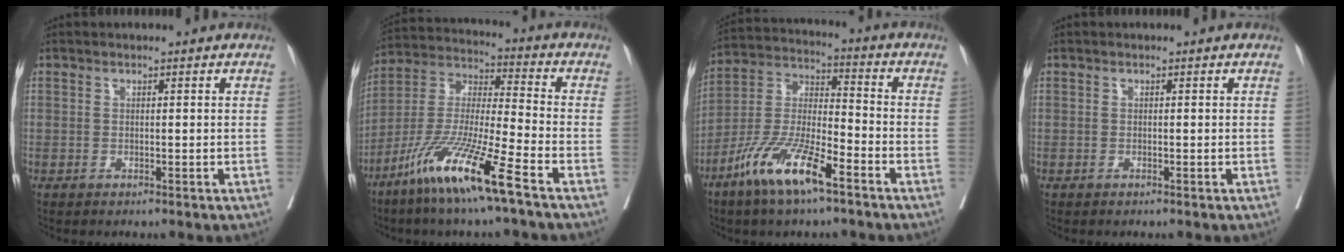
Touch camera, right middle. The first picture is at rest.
{"total": 14.9, "force": [-9.0, -0.4, 11.9], "torque": [-0.246, -0.038, -0.180]}
{"total": 13.0, "force": [-7.9, 2.5, 10.0], "torque": [-0.210, -0.015, -0.154]}
{"total": 0.0}